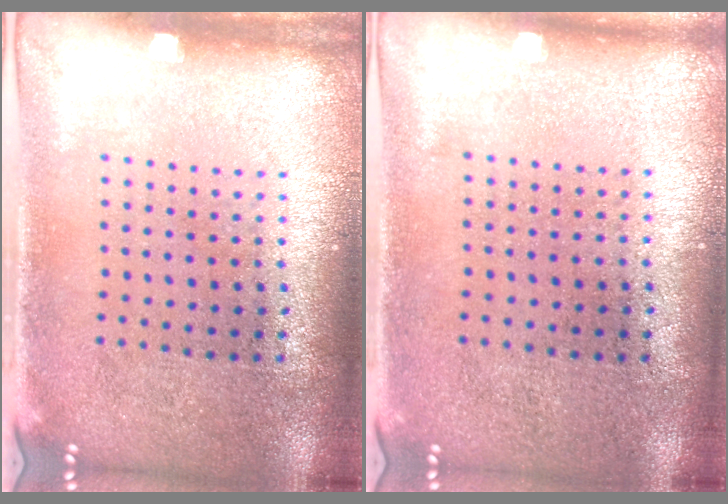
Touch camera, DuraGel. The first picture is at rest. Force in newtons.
{"total": 0.0}